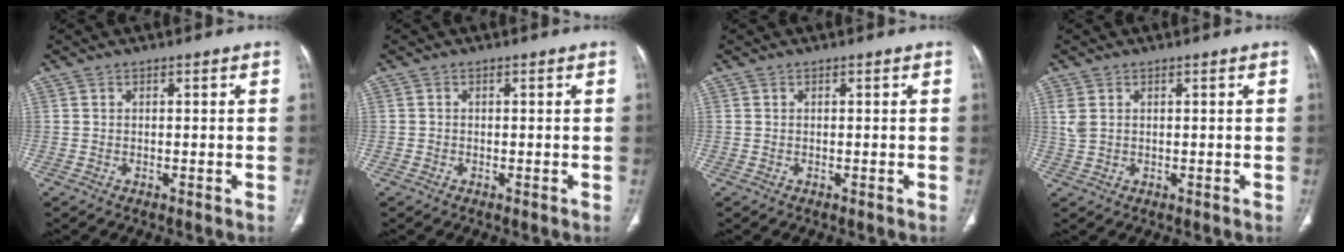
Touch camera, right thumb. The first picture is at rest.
{"total": 0.0}
{"total": 0.0}
{"total": 2.3, "force": [0.9, 1.5, 1.6], "torque": [-0.043, 0.005, 0.029]}